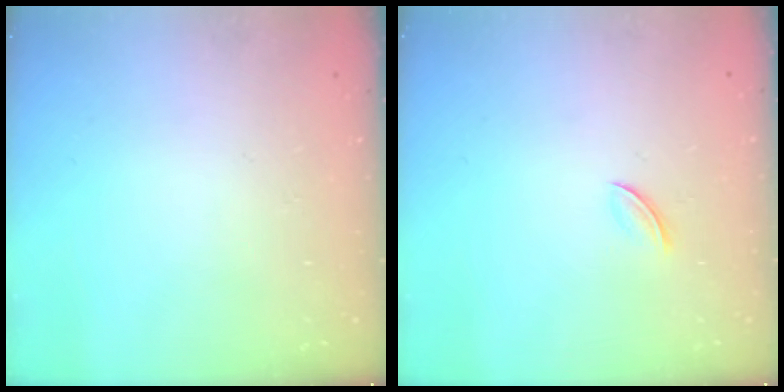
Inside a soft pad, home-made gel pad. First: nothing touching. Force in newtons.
{"total": 2.8, "press": 2.7, "slide": 0.9}